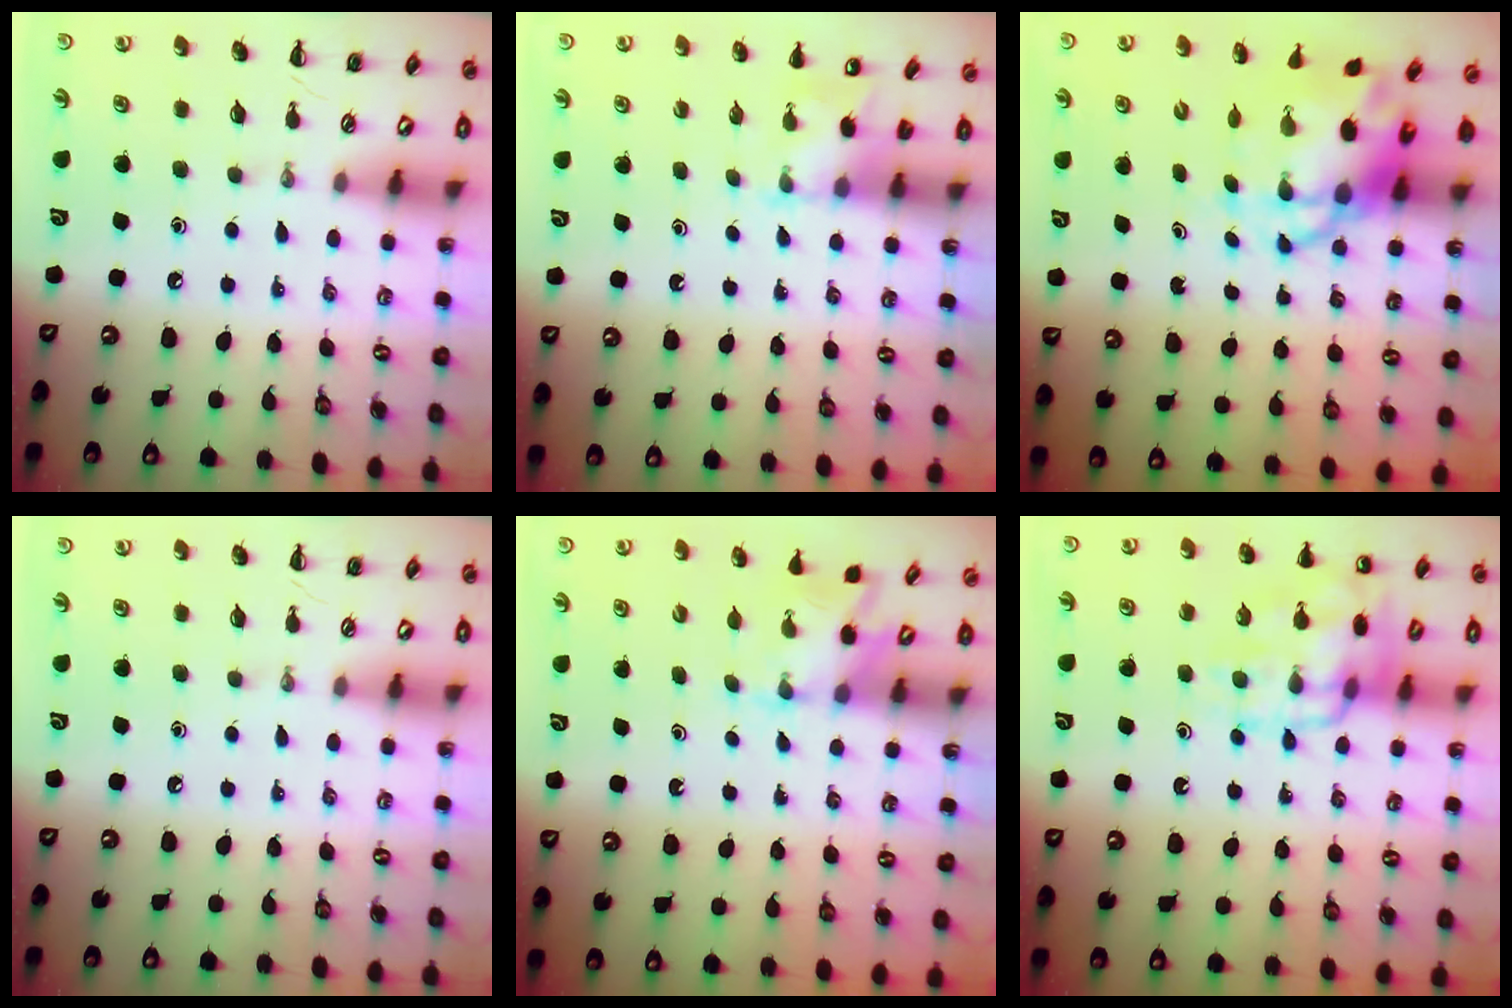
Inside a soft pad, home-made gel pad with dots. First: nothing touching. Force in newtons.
{"total": 3.1, "press": 2.9, "slide": 1.1}
{"total": 7.3, "press": 7.0, "slide": 1.9}
{"total": 0.0}
{"total": 2.5, "press": 2.4, "slide": 0.9}
{"total": 15.4, "press": 15.2, "slide": 1.9}